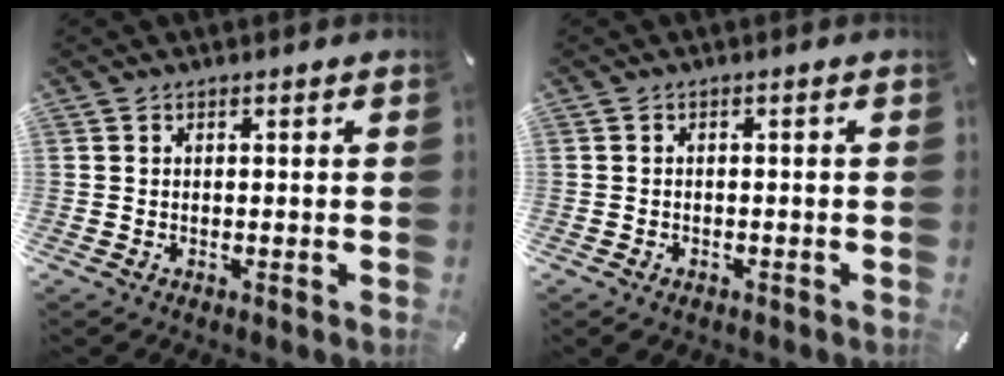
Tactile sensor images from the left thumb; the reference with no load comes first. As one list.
[{"total": 1.4, "force": [-1.0, 0.9, 0.5], "torque": [-0.009, 0.006, -0.022]}]